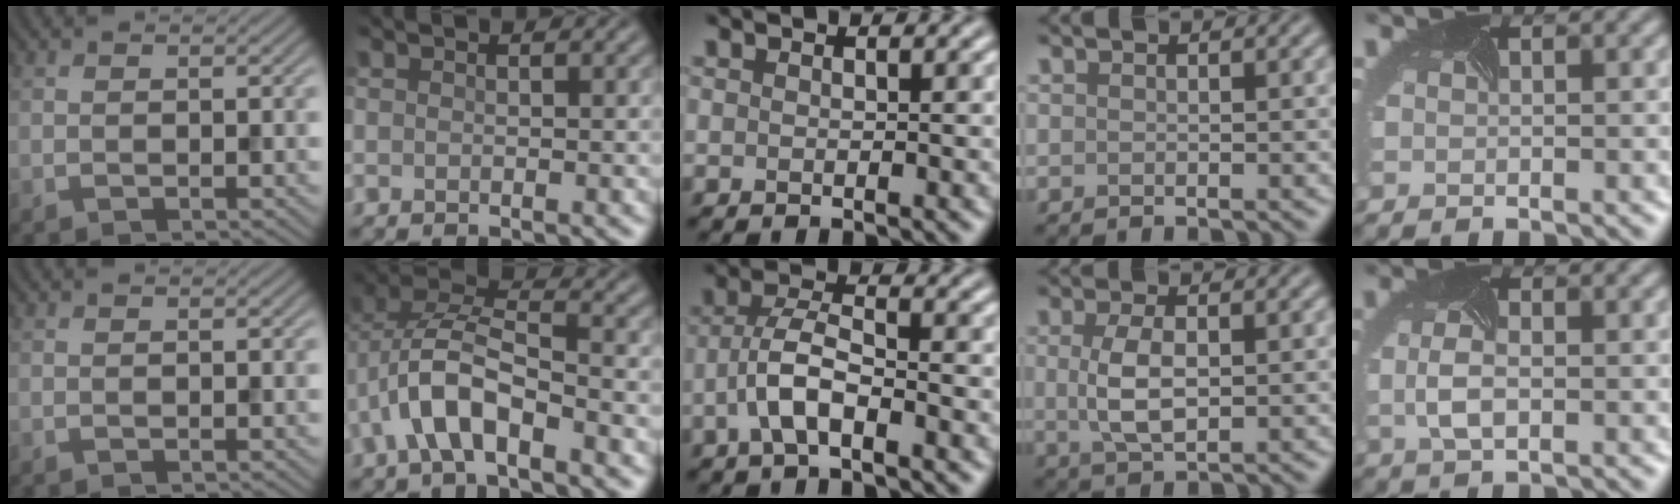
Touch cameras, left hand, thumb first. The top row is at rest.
{"index": {"total": 6.6, "force": [-2.6, 2.8, 5.4], "torque": [-0.107, 0.012, -0.053]}, "middle": {"total": 4.1, "force": [-1.7, 1.4, 3.5], "torque": [-0.071, 0.007, -0.040]}, "ring": {"total": 3.9, "force": [0.3, 1.8, 3.4], "torque": [-0.078, -0.001, 0.007]}, "little": {"total": 2.6, "force": [-0.2, 1.2, 2.3], "torque": [-0.061, -0.003, -0.003]}}